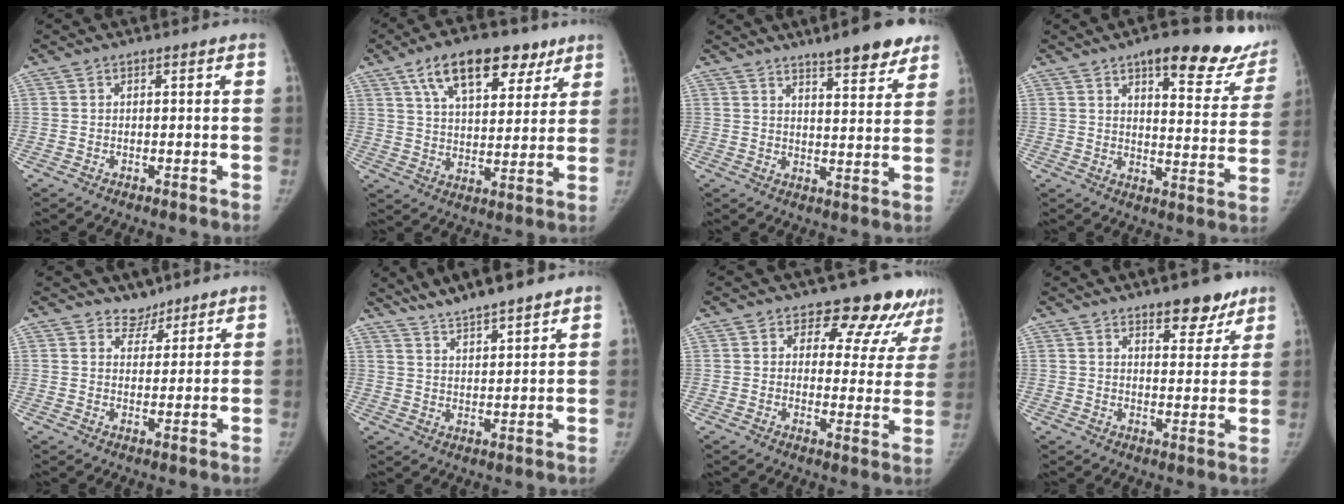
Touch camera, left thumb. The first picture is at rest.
{"total": 16.4, "force": [9.5, 8.3, 10.5], "torque": [-0.123, -0.021, 0.156]}
{"total": 10.4, "force": [7.7, 2.3, 6.6], "torque": [-0.065, -0.040, 0.109]}
{"total": 20.5, "force": [14.4, 7.3, 12.6], "torque": [-0.106, -0.073, 0.171]}
{"total": 3.4, "force": [2.8, 1.9, -0.4], "torque": [0.034, -0.021, 0.040]}
{"total": 8.8, "force": [7.7, 1.0, 4.1], "torque": [-0.061, -0.028, 0.140]}
{"total": 12.8, "force": [10.9, 5.9, 3.3], "torque": [0.024, -0.072, 0.111]}
{"total": 7.6, "force": [5.5, 3.3, 4.1], "torque": [-0.020, -0.033, 0.076]}